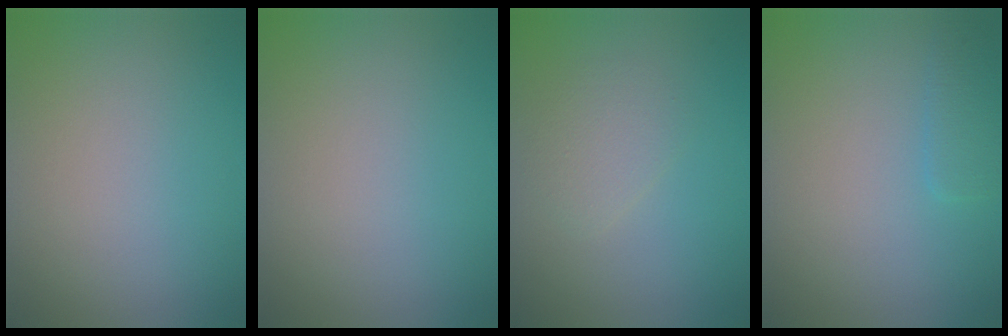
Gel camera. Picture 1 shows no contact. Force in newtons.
{"total": 0.0}
{"total": 1.8, "press": 1.8, "slide": 0.1}
{"total": 1.6, "press": 1.6, "slide": 0.0}